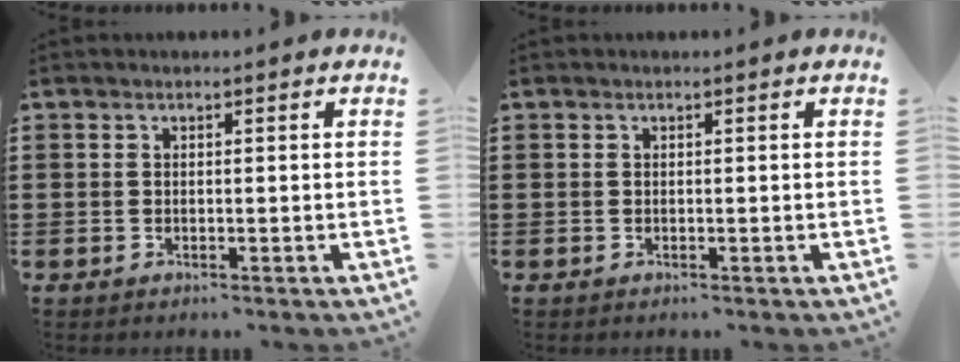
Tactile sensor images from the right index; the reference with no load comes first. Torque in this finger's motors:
{"motor_torque": [1.65, 0.49, 0.00, 0.00]}